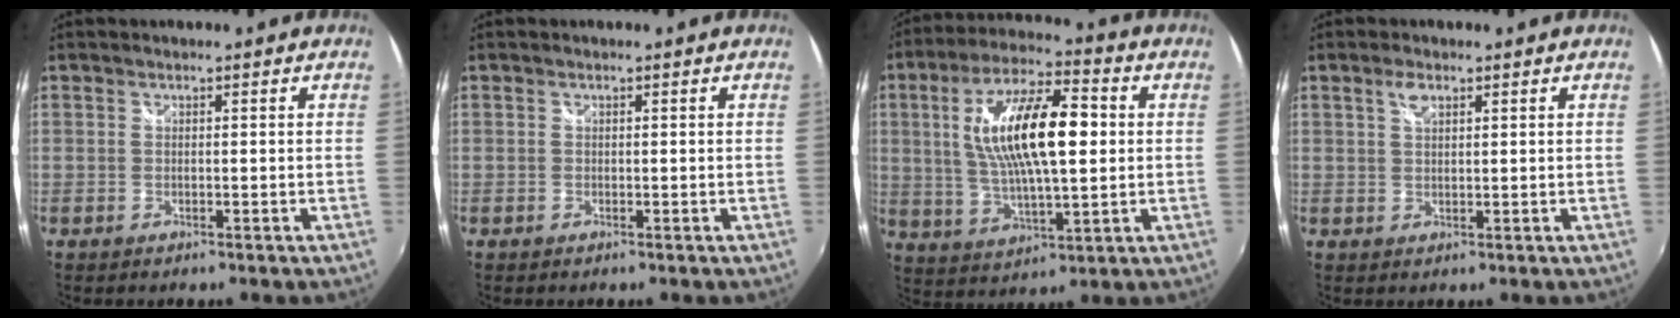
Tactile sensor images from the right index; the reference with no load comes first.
{"total": 0.0}
{"total": 17.5, "force": [2.6, 5.8, 16.3], "torque": [-0.298, 0.014, 0.047]}
{"total": 2.4, "force": [1.3, 1.1, 1.7], "torque": [-0.031, 0.004, 0.022]}